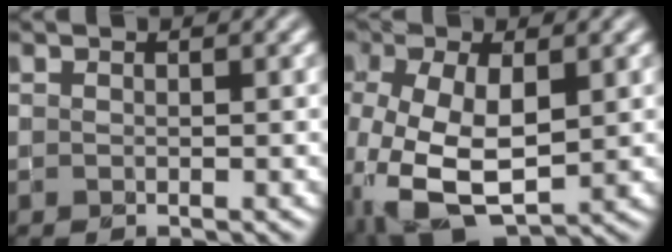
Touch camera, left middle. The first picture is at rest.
{"total": 9.1, "force": [-1.6, 5.0, 7.4], "torque": [-0.181, -0.020, -0.022]}